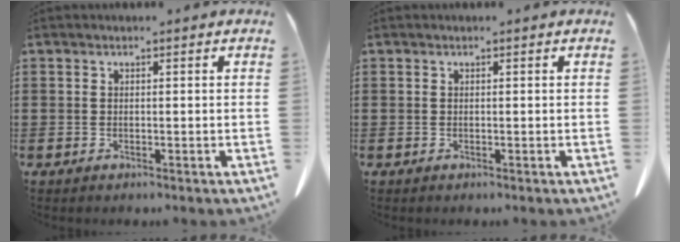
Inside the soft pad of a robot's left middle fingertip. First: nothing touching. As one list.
[{"total": 0.0}]